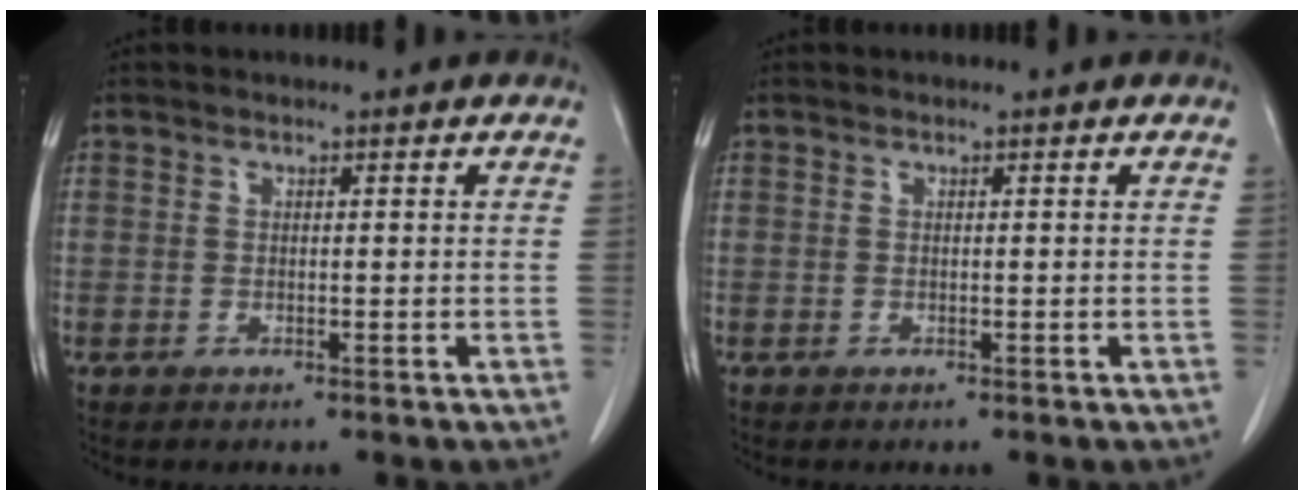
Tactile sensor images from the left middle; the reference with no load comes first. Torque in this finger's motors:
{"motor_torque": [-0.08, 0.03, 0.03, 0.00]}